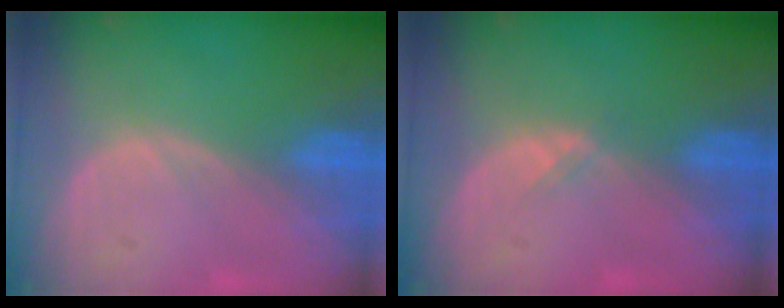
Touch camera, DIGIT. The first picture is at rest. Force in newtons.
{"total": 1.1, "press": 0.8, "slide": 0.7}